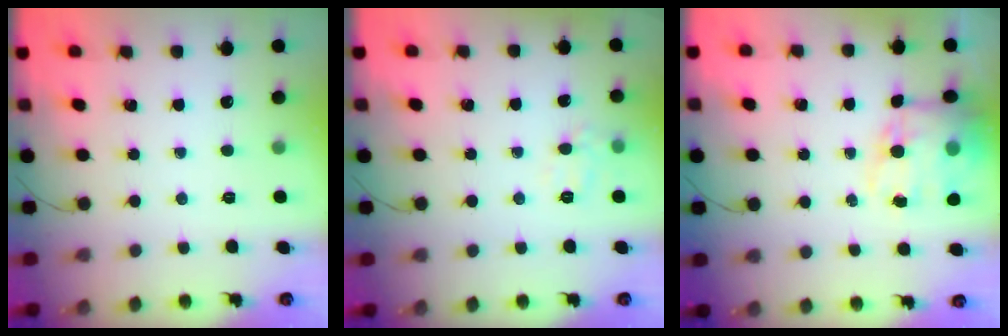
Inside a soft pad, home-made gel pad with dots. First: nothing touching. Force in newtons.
{"total": 7.7, "press": 7.6, "slide": 1.1}
{"total": 14.8, "press": 14.4, "slide": 3.4}